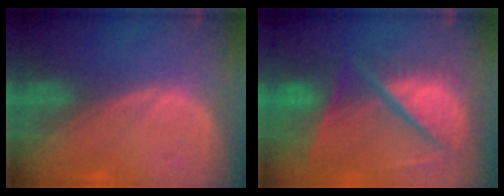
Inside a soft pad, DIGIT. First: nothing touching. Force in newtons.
{"total": 11.7, "press": 9.7, "slide": 6.4}